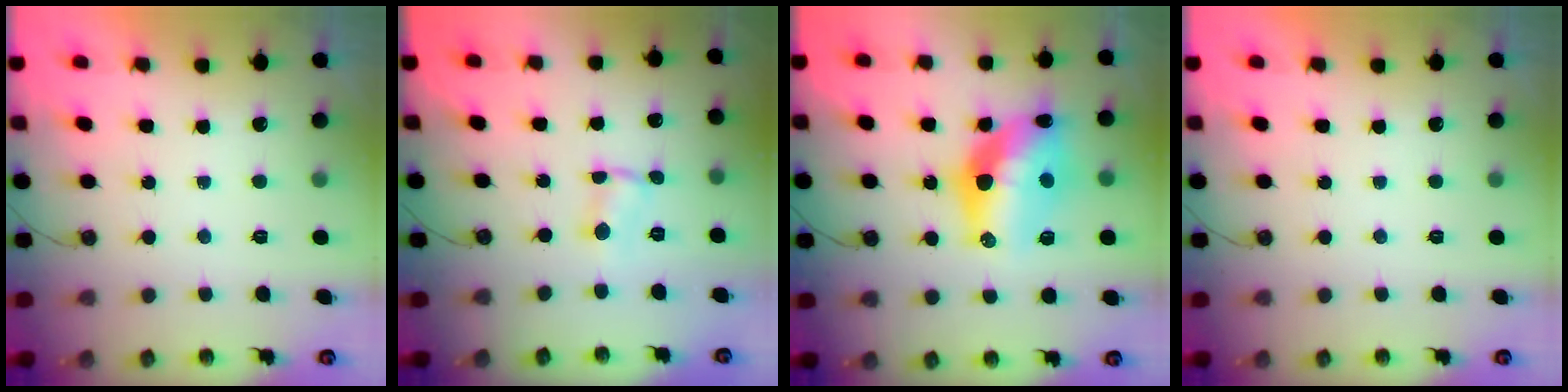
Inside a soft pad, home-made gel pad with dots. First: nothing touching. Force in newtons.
{"total": 0.7, "press": 0.7, "slide": 0.1}
{"total": 16.4, "press": 16.2, "slide": 2.4}
{"total": 0.0}